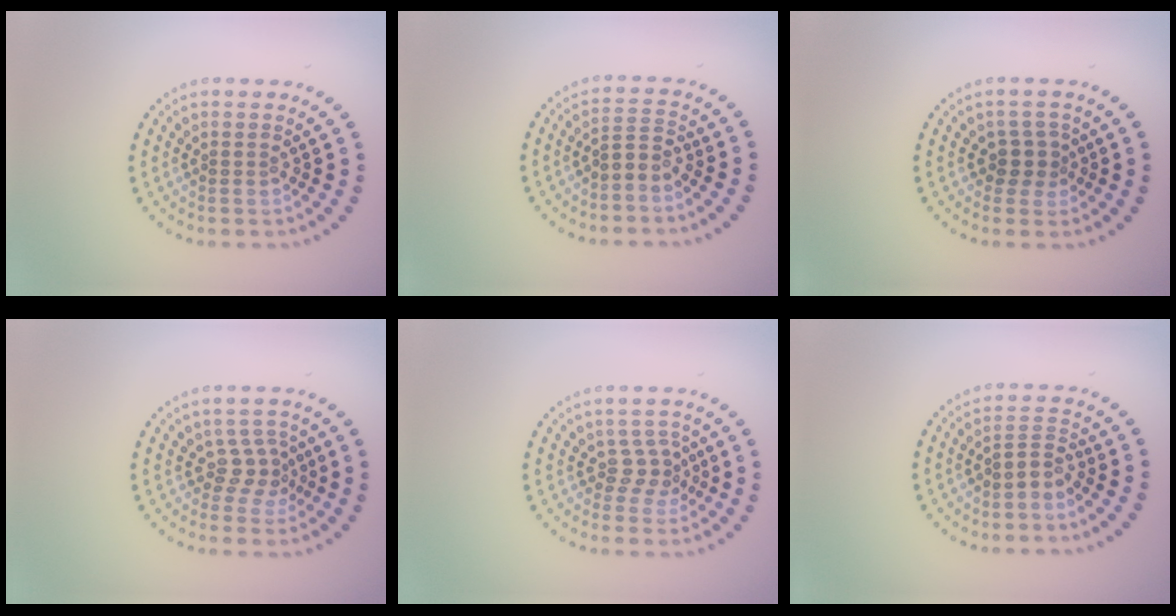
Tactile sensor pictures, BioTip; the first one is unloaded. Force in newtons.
{"total": 2.1, "press": 1.6, "slide": 1.3}
{"total": 2.1, "press": 1.7, "slide": 1.2}
{"total": 2.2, "press": 1.5, "slide": 1.6}
{"total": 2.0, "press": 1.4, "slide": 1.4}
{"total": 2.1, "press": 1.4, "slide": 1.6}